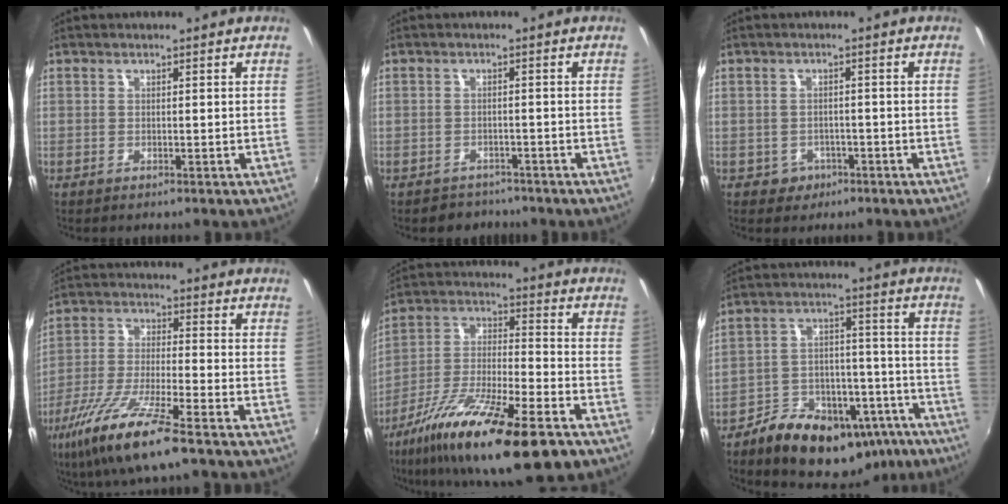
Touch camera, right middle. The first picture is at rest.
{"total": 3.9, "force": [-3.3, 2.1, 0.0], "torque": [-0.011, 0.001, -0.051]}
{"total": 3.7, "force": [-1.7, 3.2, 0.6], "torque": [-0.022, 0.003, -0.022]}
{"total": 13.9, "force": [-8.9, 1.8, 10.6], "torque": [-0.221, -0.034, -0.169]}
{"total": 22.2, "force": [-13.8, 4.6, 16.8], "torque": [-0.300, -0.035, -0.242]}
{"total": 23.1, "force": [-15.6, 12.2, 11.9], "torque": [-0.202, 0.026, -0.196]}